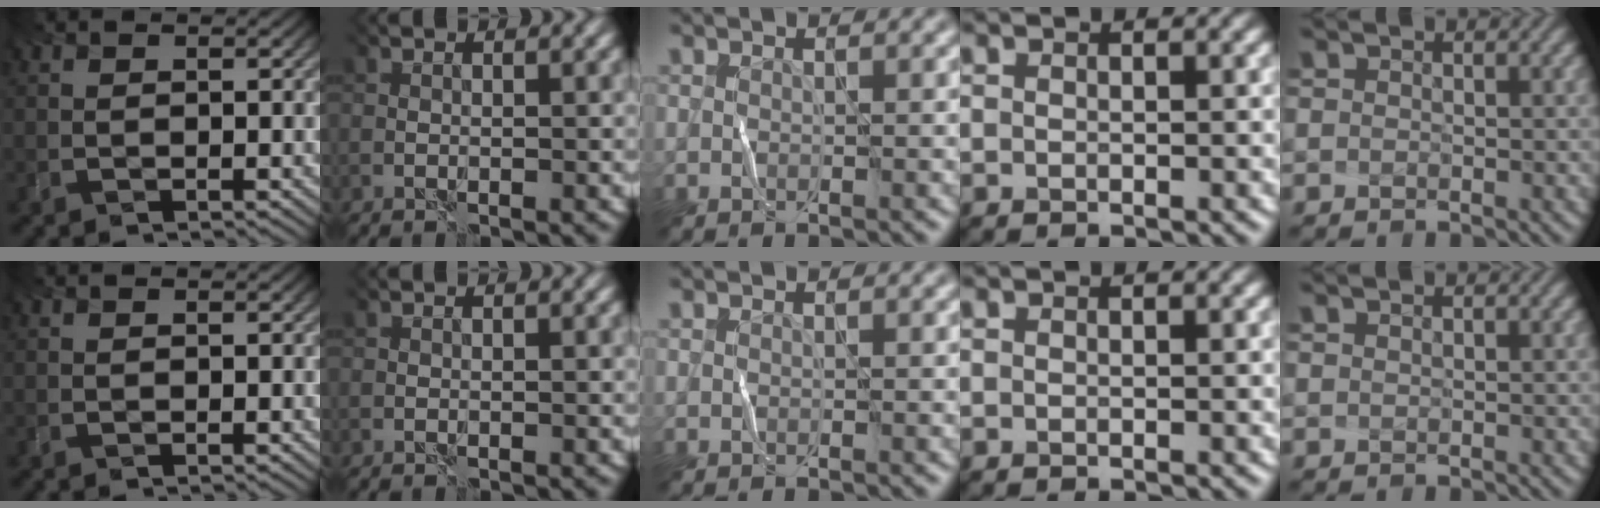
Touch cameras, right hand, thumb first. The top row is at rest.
{"little": {"total": 0.6, "force": [0.5, 0.2, 0.3], "torque": [-0.007, 0.012, 0.006]}}